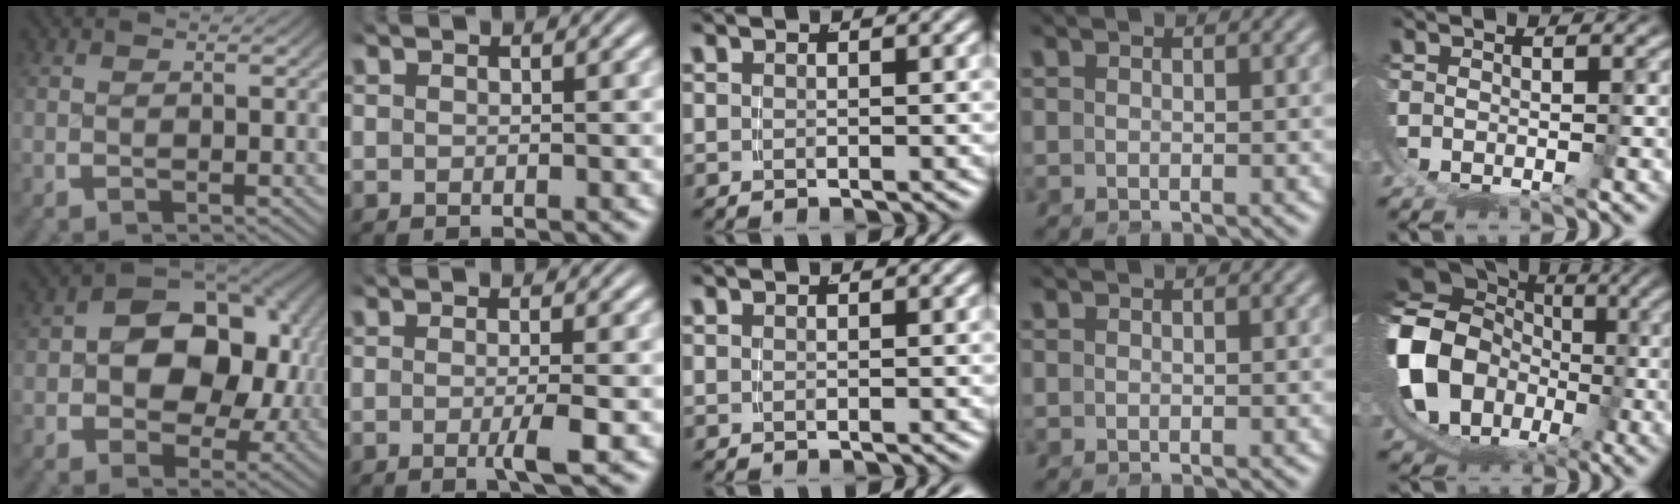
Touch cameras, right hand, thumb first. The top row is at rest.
{"thumb": {"total": 11.3, "force": [0.6, 7.8, 8.1], "torque": [-0.132, -0.013, 0.011]}, "index": {"total": 2.0, "force": [-0.5, -0.2, 2.0], "torque": [-0.032, -0.004, -0.009]}, "little": {"total": 14.6, "force": [-0.9, 12.6, 7.4], "torque": [-0.175, -0.053, 0.001]}}